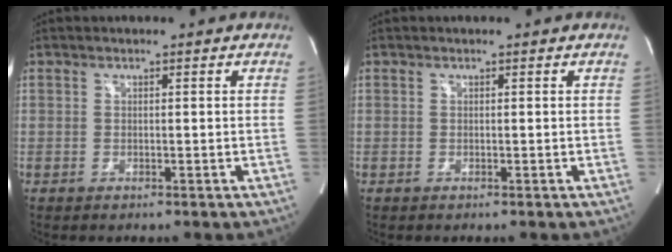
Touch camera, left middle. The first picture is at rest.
{"total": 0.0}